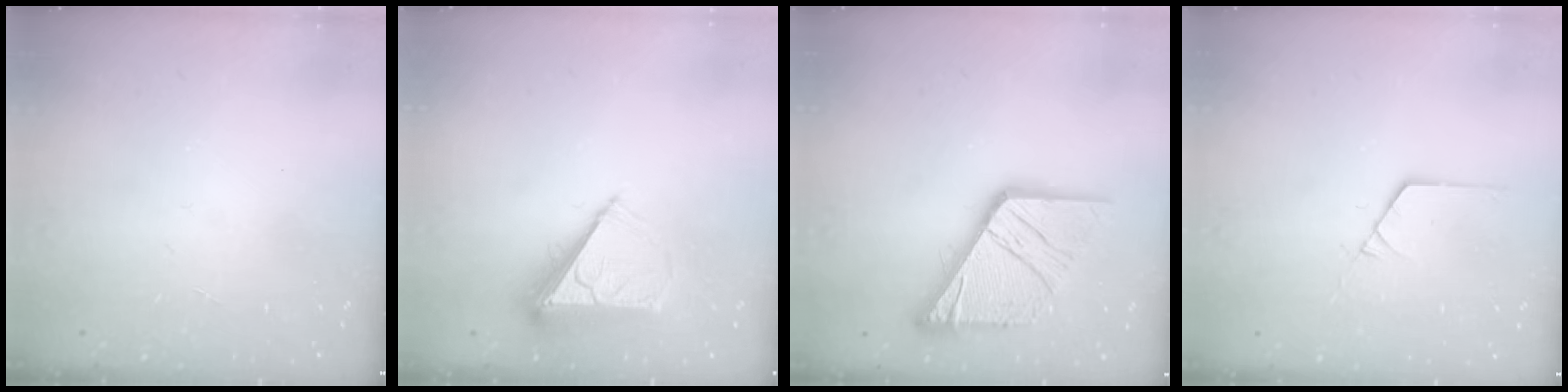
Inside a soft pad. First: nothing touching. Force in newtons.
{"total": 7.6, "press": 7.5, "slide": 1.2}
{"total": 19.7, "press": 19.6, "slide": 2.3}
{"total": 1.3, "press": 1.3, "slide": 0.2}